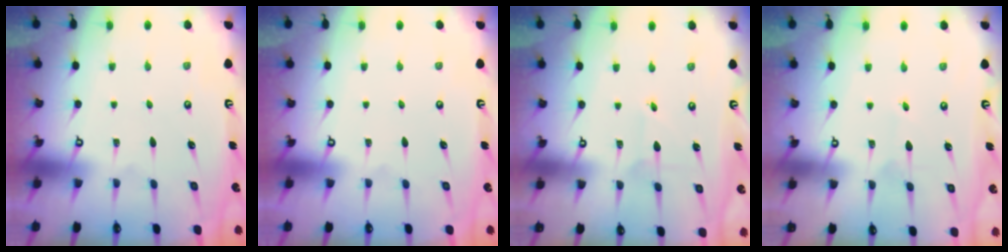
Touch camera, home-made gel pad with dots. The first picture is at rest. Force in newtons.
{"total": 0.0}
{"total": 2.7, "press": 2.7, "slide": 0.2}
{"total": 2.1, "press": 2.1, "slide": 0.1}